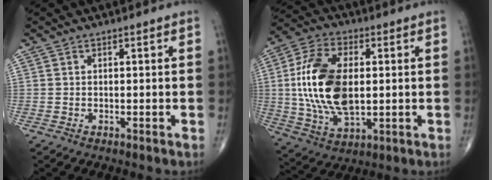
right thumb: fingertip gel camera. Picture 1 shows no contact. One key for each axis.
{"total": 18.3, "fx": 1.1, "fy": 10.2, "fz": 15.2, "tx": -0.301, "ty": -0.001, "tz": 0.026}